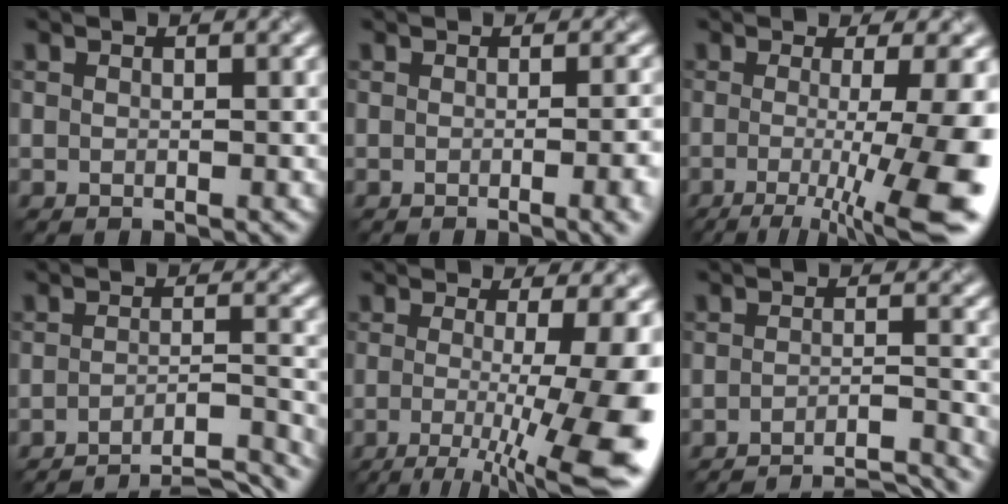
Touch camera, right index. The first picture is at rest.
{"total": 5.8, "force": [-1.3, 2.3, 5.2], "torque": [-0.030, 0.000, -0.011]}
{"total": 9.8, "force": [-2.0, 2.2, 9.3], "torque": [-0.125, -0.022, -0.030]}
{"total": 9.8, "force": [-8.7, 2.0, 4.0], "torque": [-0.043, 0.012, -0.103]}
{"total": 11.9, "force": [-2.3, 3.0, 11.3], "torque": [-0.148, -0.019, -0.026]}
{"total": 9.3, "force": [-8.6, 1.8, 3.1], "torque": [-0.026, 0.008, -0.107]}